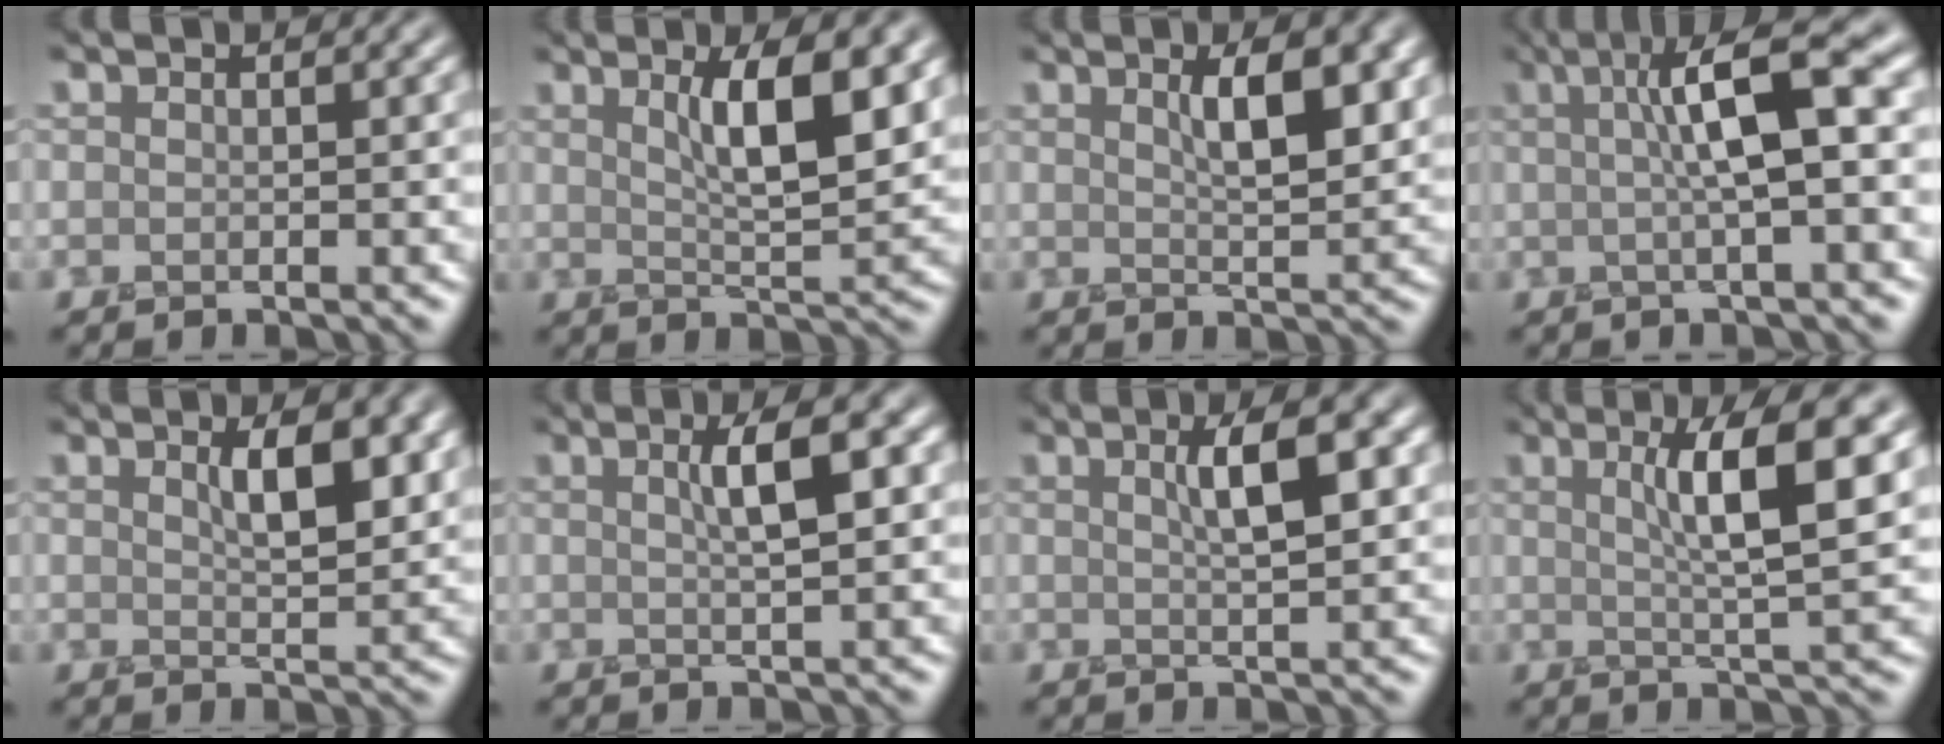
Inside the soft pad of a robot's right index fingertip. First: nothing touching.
{"total": 5.8, "force": [2.3, 1.4, 5.2], "torque": [-0.073, -0.001, 0.038]}
{"total": 4.1, "force": [1.8, 1.1, 3.5], "torque": [-0.047, 0.006, 0.028]}
{"total": 7.0, "force": [1.4, 1.3, 6.8], "torque": [-0.101, 0.018, 0.015]}
{"total": 3.5, "force": [1.7, 0.9, 3.0], "torque": [-0.040, 0.005, 0.028]}
{"total": 3.7, "force": [1.1, 0.8, 3.5], "torque": [-0.044, 0.014, 0.010]}
{"total": 4.0, "force": [1.4, 0.9, 3.7], "torque": [-0.047, 0.014, 0.017]}
{"total": 6.7, "force": [2.1, 1.0, 6.3], "torque": [-0.087, 0.011, 0.033]}